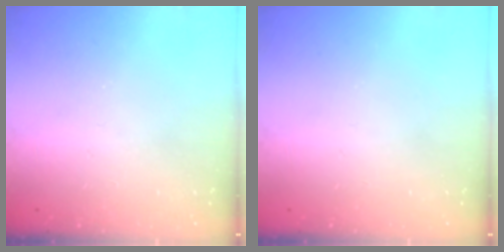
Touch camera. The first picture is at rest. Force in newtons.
{"total": 0.0}